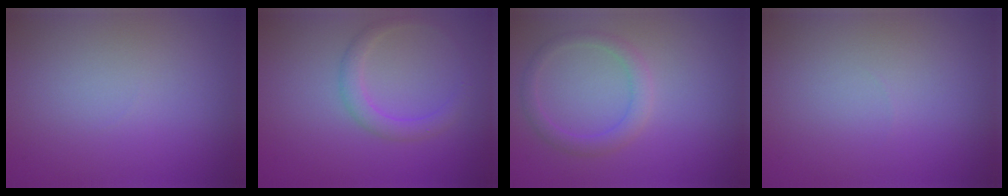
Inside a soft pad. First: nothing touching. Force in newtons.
{"total": 2.1, "press": 2.1, "slide": 0.1}
{"total": 2.1, "press": 2.0, "slide": 0.3}
{"total": 0.0}